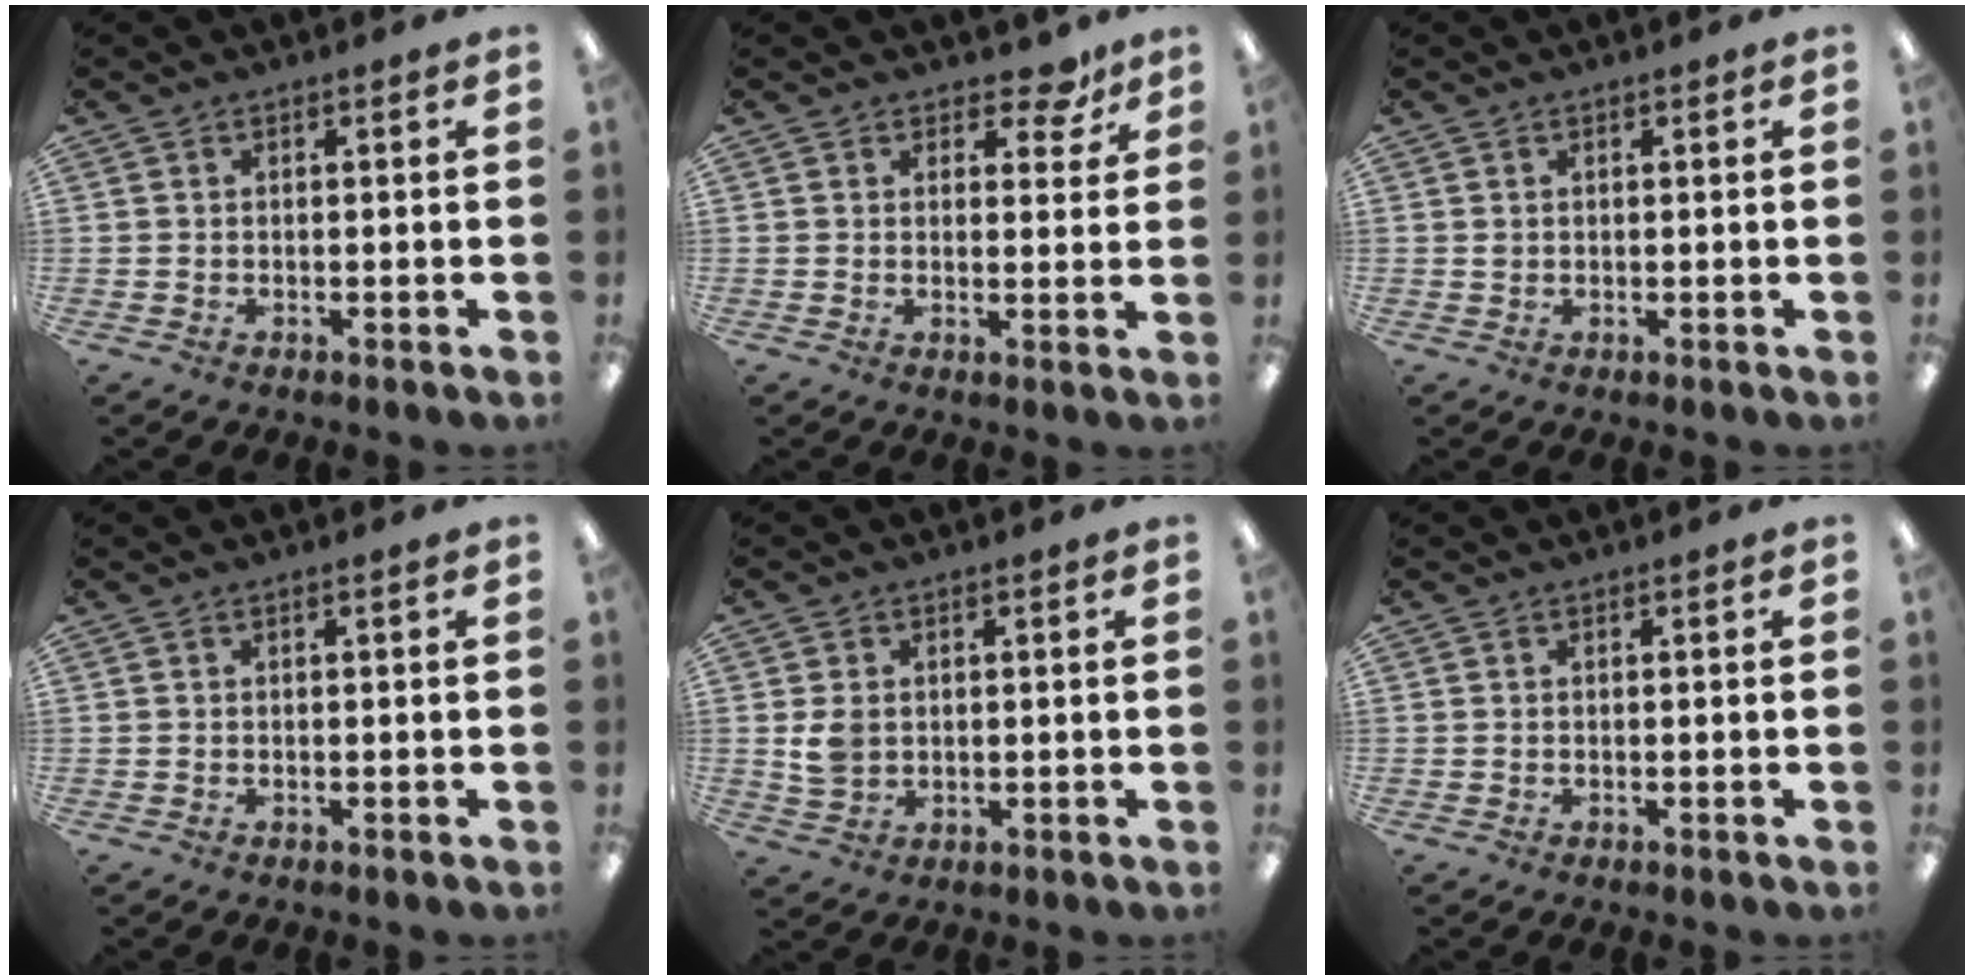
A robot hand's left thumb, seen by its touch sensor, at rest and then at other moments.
{"total": 5.6, "force": [4.2, 2.9, 2.3], "torque": [-0.016, -0.026, 0.070]}
{"total": 0.9, "force": [0.4, 0.8, 0.1], "torque": [-0.003, 0.004, 0.007]}
{"total": 0.0}
{"total": 5.0, "force": [0.7, 4.0, 2.8], "torque": [-0.053, 0.002, 0.014]}
{"total": 0.0}